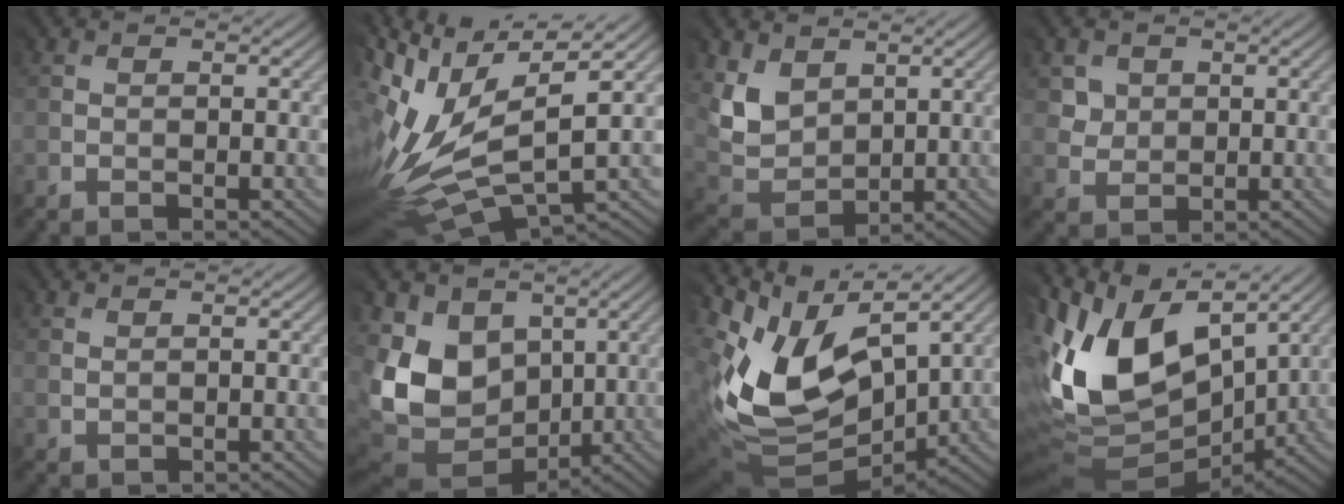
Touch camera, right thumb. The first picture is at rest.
{"total": 13.9, "force": [0.5, 6.0, 12.6], "torque": [-0.293, -0.006, 0.025]}
{"total": 5.4, "force": [3.5, 3.9, 1.2], "torque": [-0.051, -0.006, 0.073]}
{"total": 3.1, "force": [1.9, 1.9, -1.5], "torque": [0.021, -0.004, 0.035]}
{"total": 1.1, "force": [1.0, 0.3, -0.1], "torque": [0.003, 0.003, 0.021]}
{"total": 10.6, "force": [2.6, 8.7, 5.4], "torque": [-0.163, -0.003, 0.046]}
{"total": 12.2, "force": [4.4, 8.0, 8.0], "torque": [-0.186, -0.004, 0.097]}
{"total": 13.9, "force": [5.0, 8.1, 10.1], "torque": [-0.230, 0.023, 0.088]}